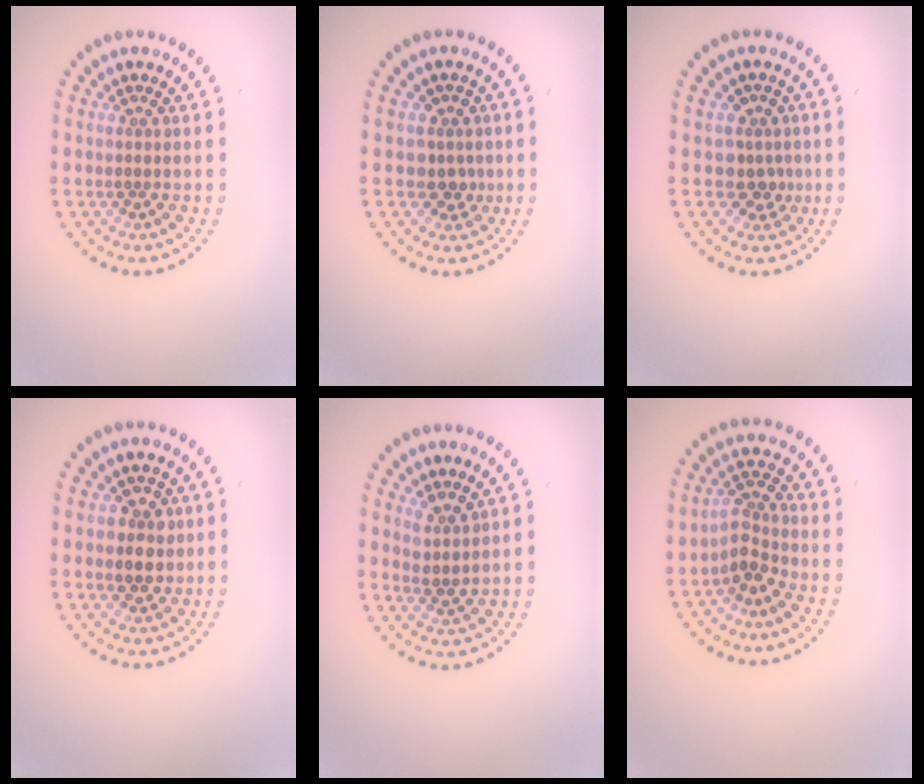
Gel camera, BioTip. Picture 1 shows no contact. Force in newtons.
{"total": 2.1, "press": 1.6, "slide": 1.4}
{"total": 2.2, "press": 1.7, "slide": 1.3}
{"total": 2.6, "press": 2.5, "slide": 0.8}
{"total": 1.8, "press": 1.4, "slide": 1.2}
{"total": 2.7, "press": 2.0, "slide": 1.8}